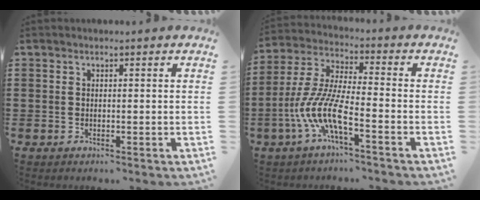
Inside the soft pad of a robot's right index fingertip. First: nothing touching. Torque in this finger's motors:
{"motor_torque": [1.38, -0.76, 1.05, 0.21]}